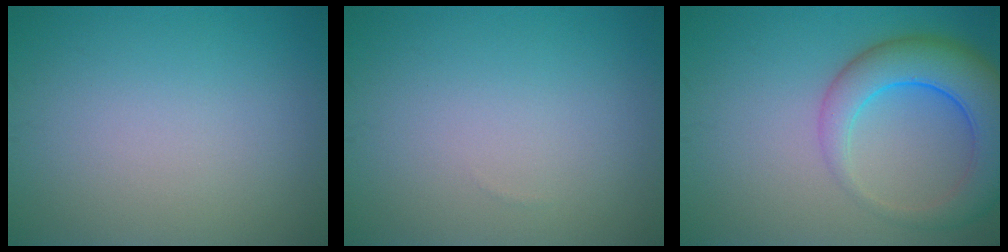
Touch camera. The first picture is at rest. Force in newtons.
{"total": 0.0}
{"total": 7.1, "press": 7.1, "slide": 0.3}